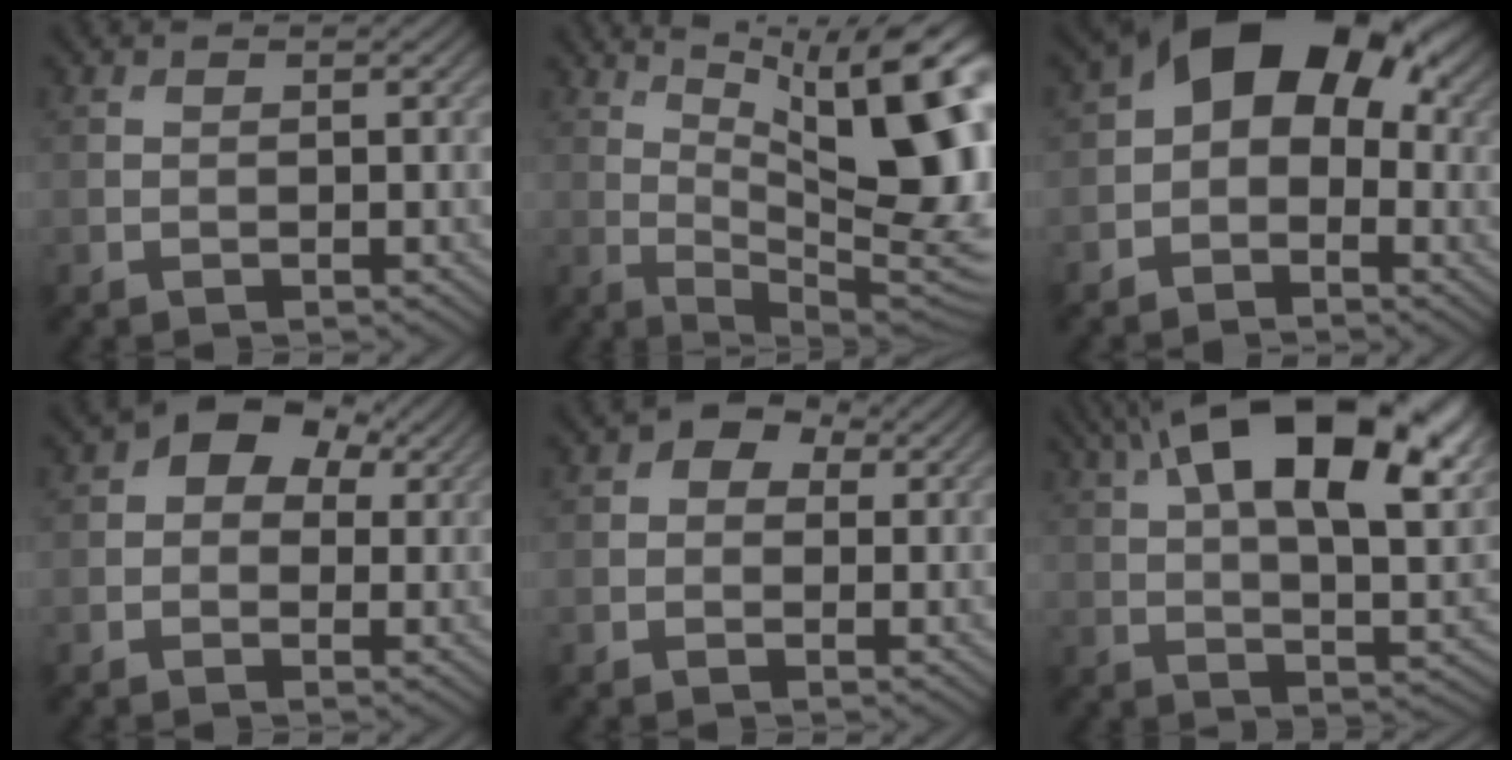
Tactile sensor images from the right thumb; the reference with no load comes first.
{"total": 18.0, "force": [6.2, 5.9, 15.8], "torque": [-0.216, 0.026, 0.104]}
{"total": 11.8, "force": [1.7, 7.8, 8.7], "torque": [-0.121, 0.012, 0.012]}
{"total": 6.2, "force": [2.2, 4.3, 4.0], "torque": [-0.057, 0.005, 0.024]}
{"total": 3.3, "force": [1.1, 2.4, 1.9], "torque": [-0.025, 0.004, 0.007]}
{"total": 20.0, "force": [9.0, 8.7, 15.5], "torque": [-0.238, 0.033, 0.122]}